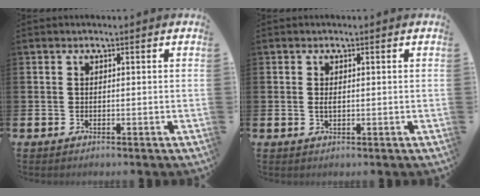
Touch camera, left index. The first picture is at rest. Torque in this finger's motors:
{"motor_torque": [0.25, 0.18, 0.01, 0.03]}